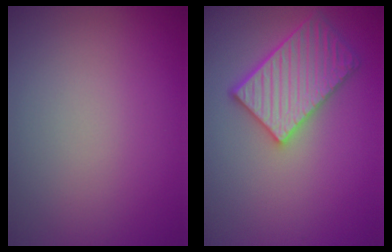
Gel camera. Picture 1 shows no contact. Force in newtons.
{"total": 4.8, "press": 4.3, "slide": 2.0}